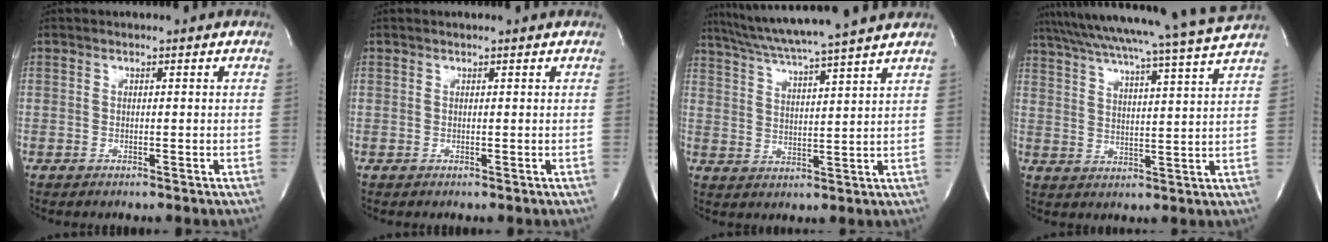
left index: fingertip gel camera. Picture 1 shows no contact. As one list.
[{"total": 0.7, "force": [0.6, -0.2, 0.3], "torque": [-0.005, 0.002, 0.014]}, {"total": 14.5, "force": [12.7, -1.9, 6.8], "torque": [-0.124, -0.001, 0.191]}, {"total": 20.8, "force": [18.7, -2.7, 8.7], "torque": [-0.159, -0.040, 0.260]}]